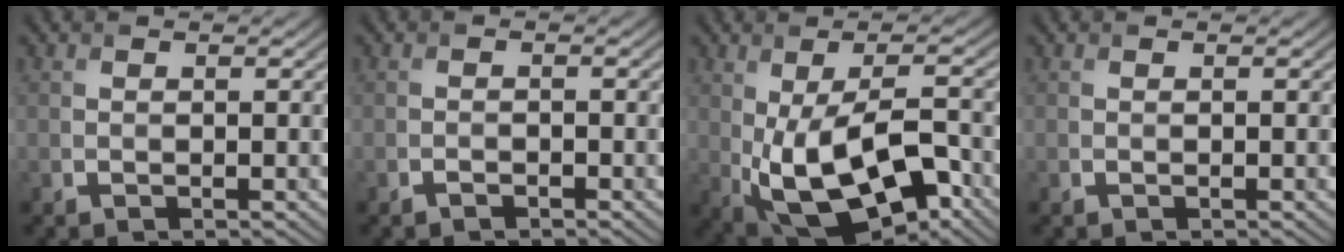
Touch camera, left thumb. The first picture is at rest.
{"total": 1.0, "force": [-0.8, 0.5, 0.4], "torque": [-0.005, -0.001, -0.014]}
{"total": 14.2, "force": [-3.7, 7.1, 11.8], "torque": [-0.217, -0.024, -0.053]}
{"total": 0.0}